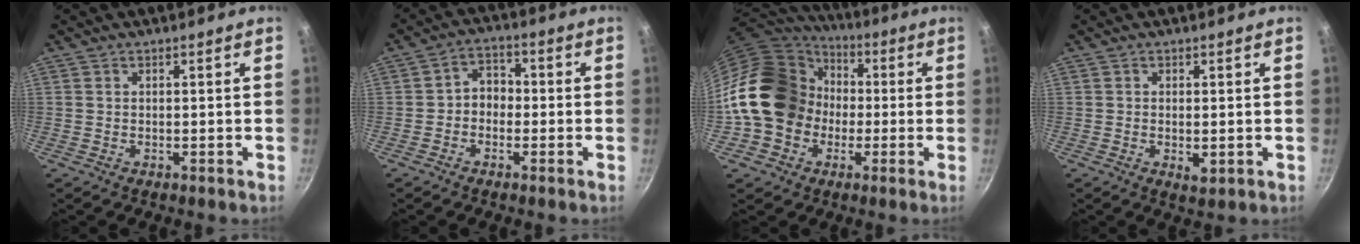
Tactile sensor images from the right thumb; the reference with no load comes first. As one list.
[{"total": 4.7, "force": [-1.0, 3.8, 2.6], "torque": [-0.013, 0.022, -0.027]}, {"total": 19.3, "force": [-0.3, 16.3, 10.2], "torque": [-0.162, 0.051, -0.004]}, {"total": 2.3, "force": [-0.2, 1.1, 2.1], "torque": [-0.034, -0.008, -0.002]}]